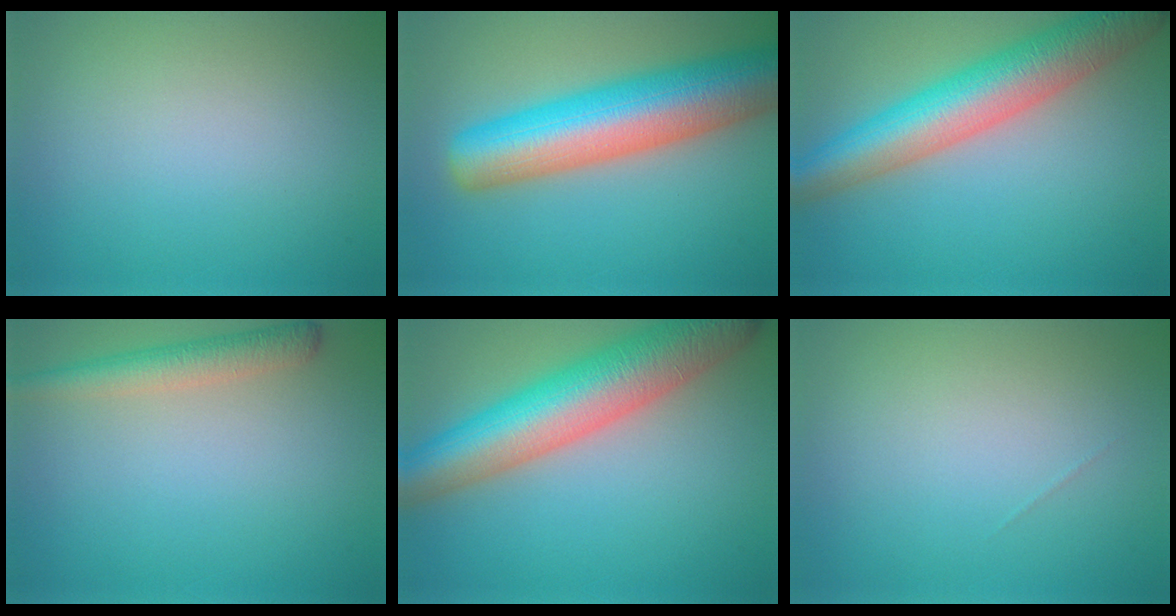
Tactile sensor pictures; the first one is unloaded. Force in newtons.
{"total": 11.1, "press": 11.1, "slide": 0.5}
{"total": 8.7, "press": 8.7, "slide": 0.2}
{"total": 3.0, "press": 3.0, "slide": 0.2}
{"total": 10.3, "press": 10.3, "slide": 0.4}
{"total": 0.0}